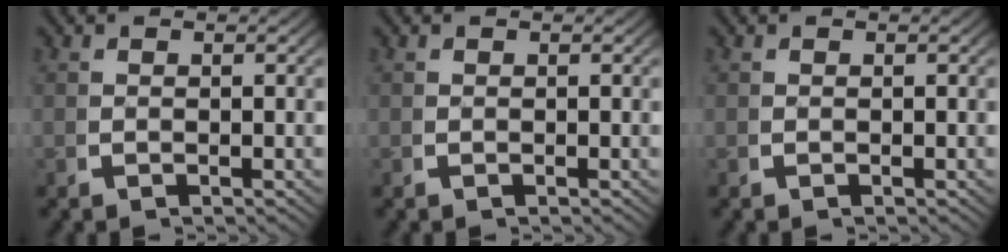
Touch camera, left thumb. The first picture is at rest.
{"total": 0.0}
{"total": 0.0}